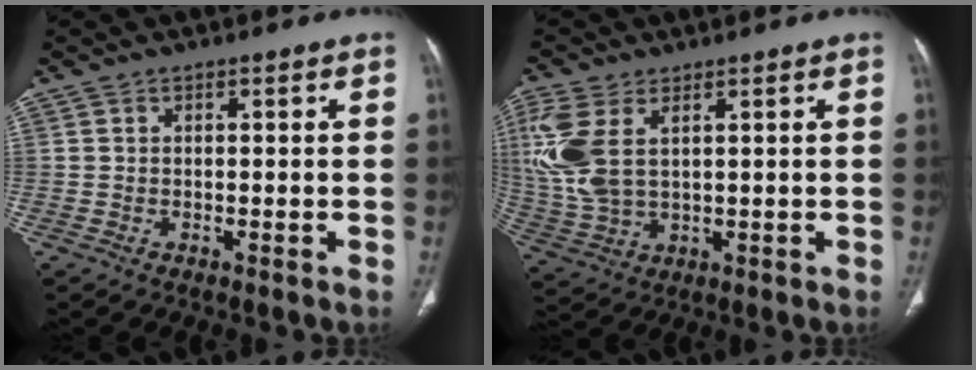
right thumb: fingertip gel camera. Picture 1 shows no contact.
{"total": 12.3, "force": [3.7, 6.8, 9.5], "torque": [-0.245, -0.001, 0.087]}